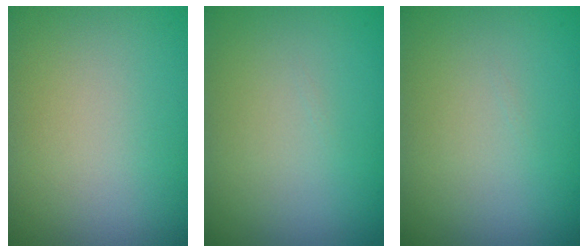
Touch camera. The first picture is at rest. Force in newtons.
{"total": 0.0}
{"total": 0.0}